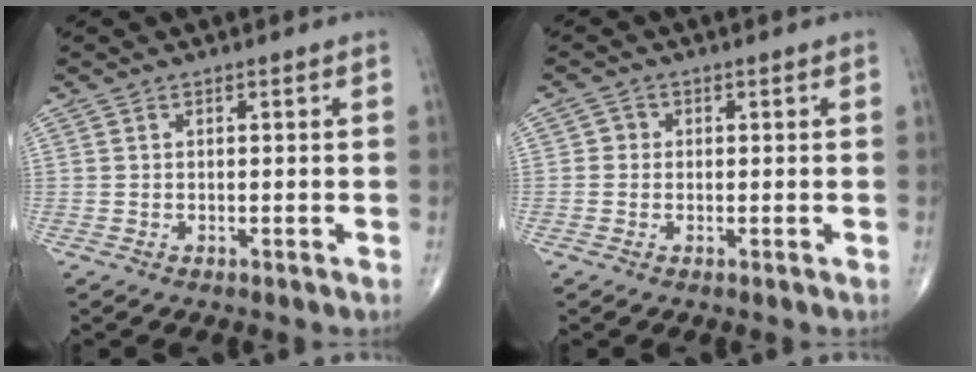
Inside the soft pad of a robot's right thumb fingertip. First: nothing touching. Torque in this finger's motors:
{"motor_torque": [-0.18, 0.02, -0.10, -0.05, 0.00]}